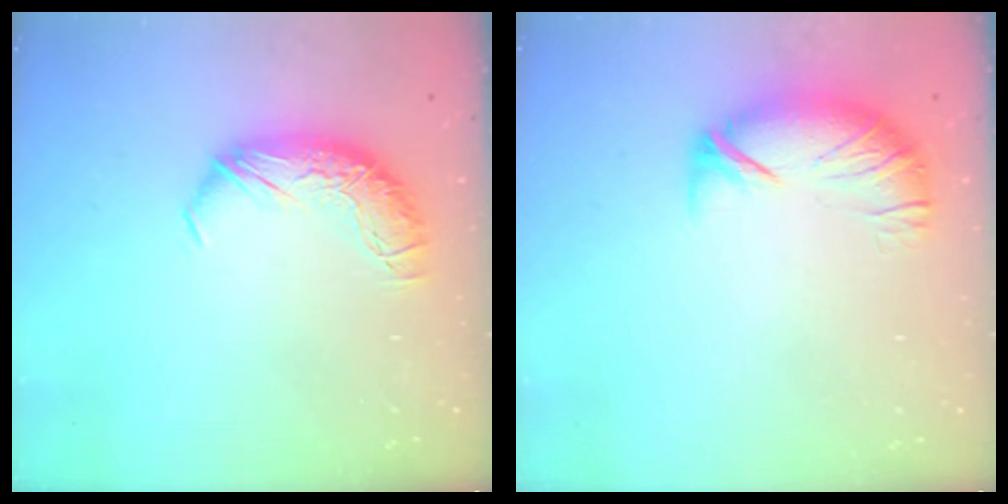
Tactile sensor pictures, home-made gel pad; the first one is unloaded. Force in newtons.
{"total": 4.5, "press": 4.0, "slide": 2.1}